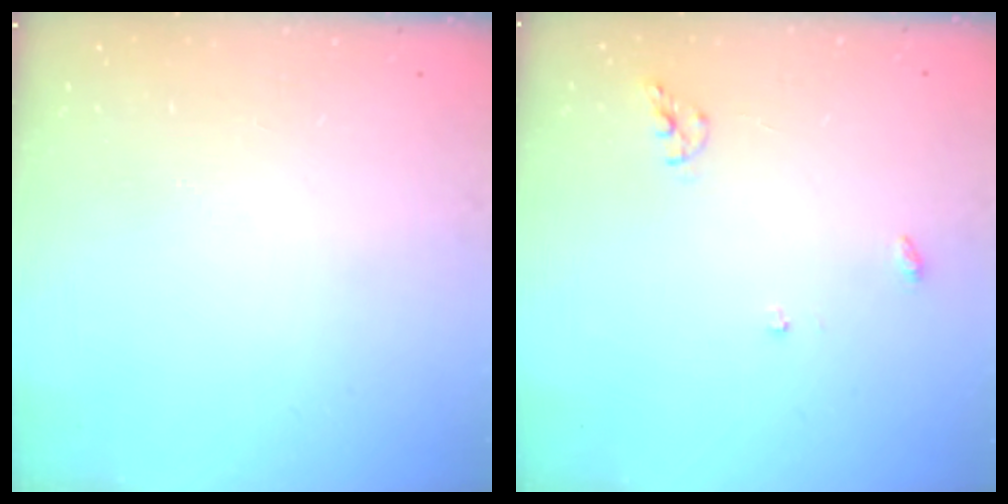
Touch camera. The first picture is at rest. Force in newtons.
{"total": 6.2, "press": 6.2, "slide": 0.1}